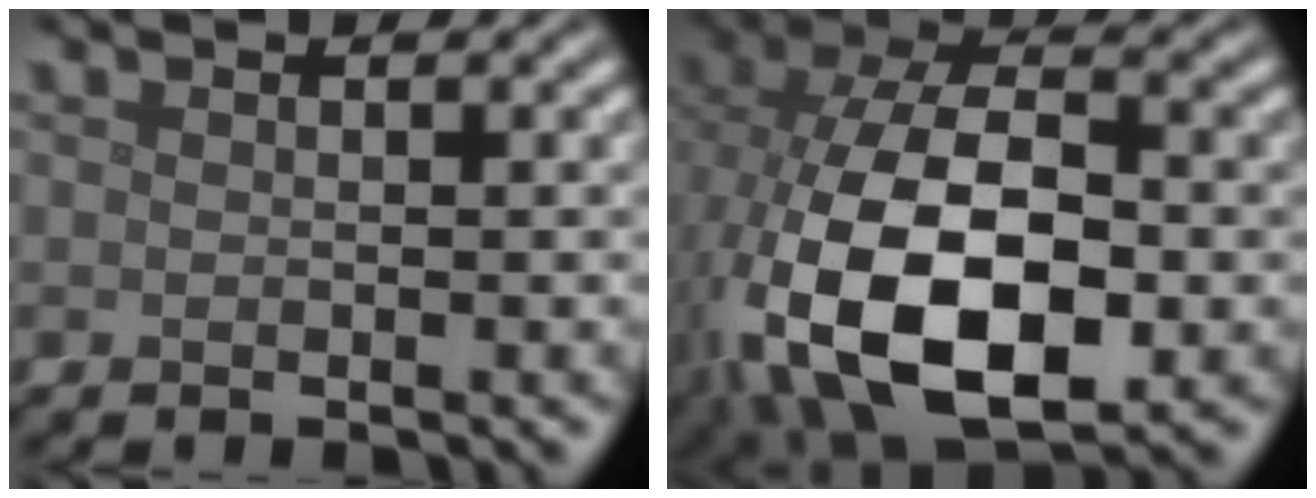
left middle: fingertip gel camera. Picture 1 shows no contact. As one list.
[{"total": 15.8, "force": [-3.9, 9.1, 12.4], "torque": [-0.254, -0.022, -0.062]}]